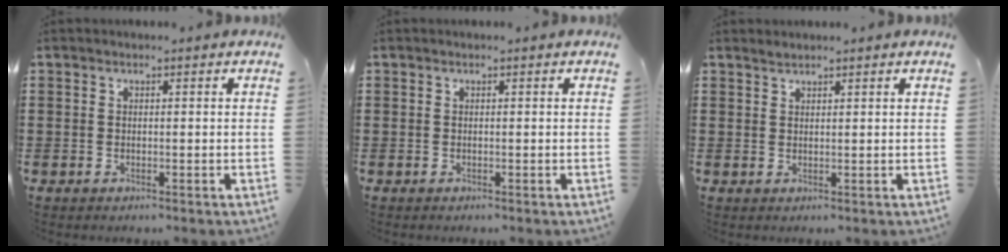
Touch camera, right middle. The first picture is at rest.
{"total": 0.0}
{"total": 1.1, "force": [1.1, -0.1, 0.2], "torque": [-0.005, -0.001, 0.021]}